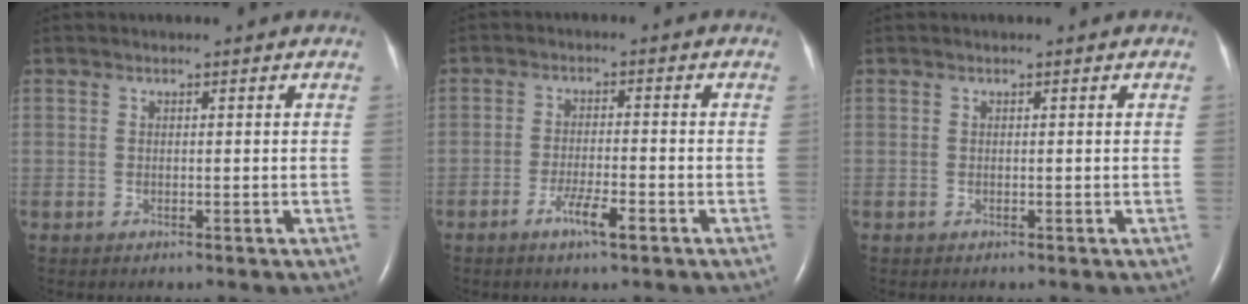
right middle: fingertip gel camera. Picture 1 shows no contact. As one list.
[{"total": 4.3, "force": [-2.4, 0.4, 3.5], "torque": [-0.068, -0.003, -0.044]}, {"total": 0.0}]